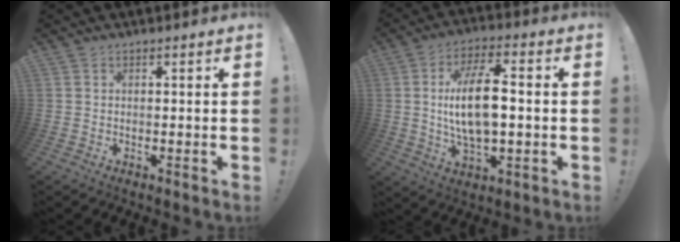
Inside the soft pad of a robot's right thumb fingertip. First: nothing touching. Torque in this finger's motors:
{"motor_torque": [-0.04, 0.57, 0.30, 0.07, 0.15]}